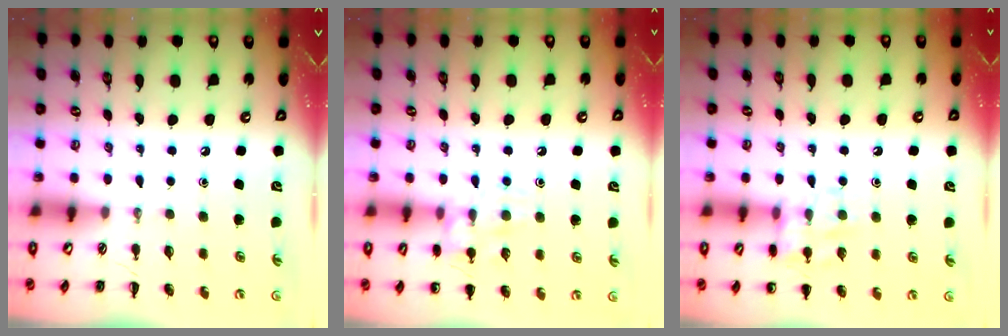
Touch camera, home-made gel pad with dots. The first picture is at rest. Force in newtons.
{"total": 10.8, "press": 10.7, "slide": 1.4}
{"total": 10.1, "press": 10.1, "slide": 0.6}